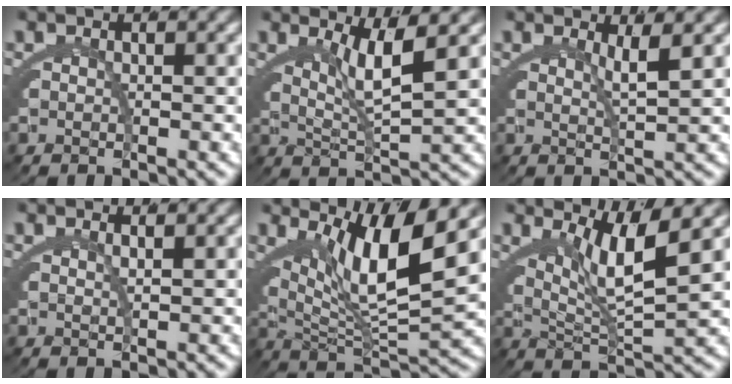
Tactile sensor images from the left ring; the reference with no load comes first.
{"total": 4.0, "force": [2.0, 0.1, 3.5], "torque": [-0.059, -0.003, 0.040]}
{"total": 2.2, "force": [1.4, -1.0, 1.4], "torque": [-0.020, -0.006, 0.029]}
{"total": 1.3, "force": [1.0, -0.5, 0.6], "torque": [-0.012, -0.002, 0.023]}
{"total": 9.6, "force": [3.5, 3.8, 8.2], "torque": [-0.141, 0.001, 0.061]}
{"total": 6.0, "force": [2.7, 1.6, 5.2], "torque": [-0.090, -0.001, 0.047]}